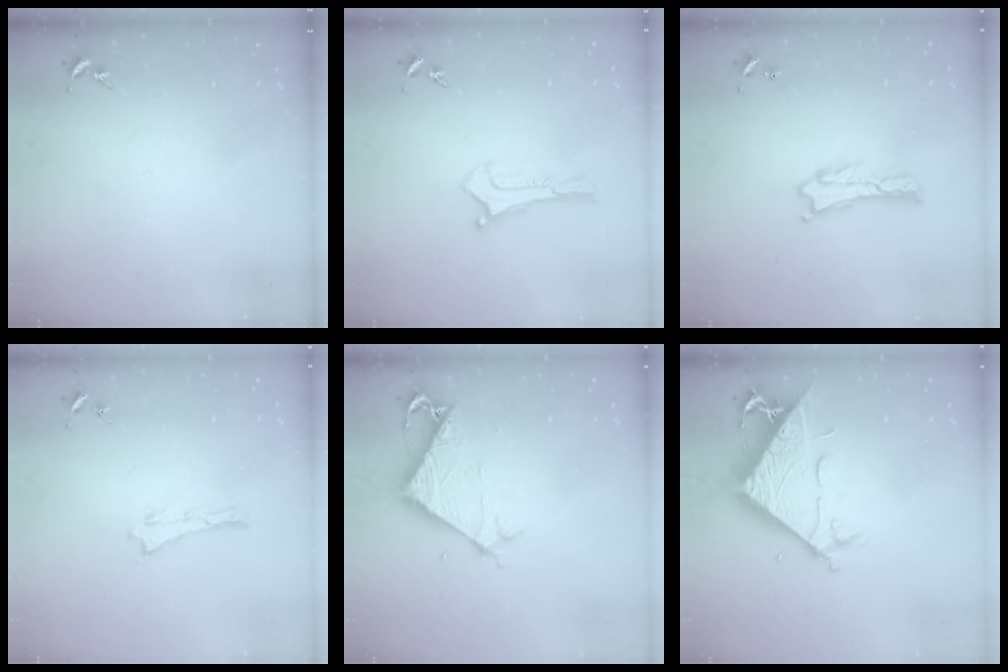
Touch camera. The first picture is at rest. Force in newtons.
{"total": 0.0}
{"total": 0.6, "press": 0.5, "slide": 0.2}
{"total": 0.0}
{"total": 6.1, "press": 6.0, "slide": 0.5}
{"total": 8.2, "press": 8.2, "slide": 0.7}